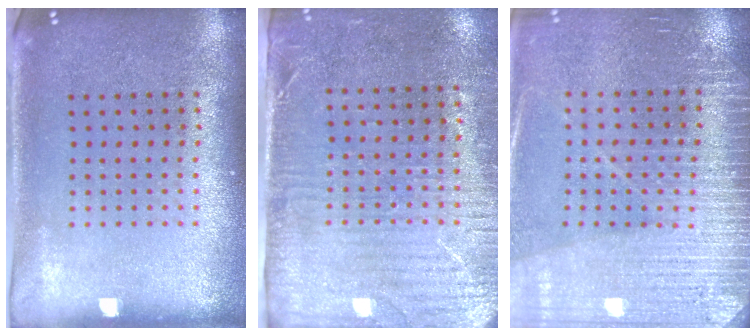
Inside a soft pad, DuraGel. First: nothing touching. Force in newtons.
{"total": 3.1, "press": 2.7, "slide": 1.6}
{"total": 3.2, "press": 3.2, "slide": 0.2}